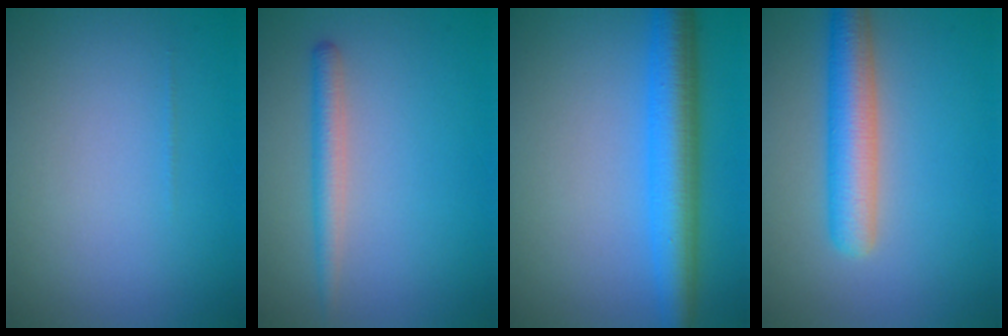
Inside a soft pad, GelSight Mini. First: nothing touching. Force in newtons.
{"total": 2.2, "press": 2.2, "slide": 0.0}
{"total": 6.0, "press": 6.0, "slide": 0.0}
{"total": 5.1, "press": 5.1, "slide": 0.2}